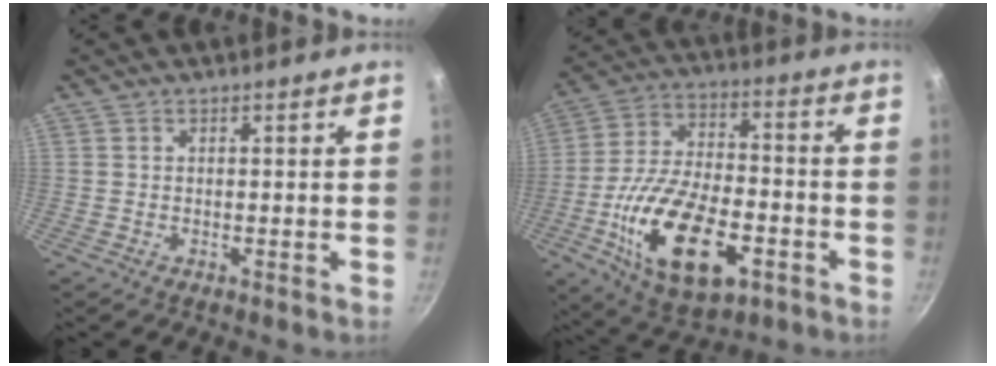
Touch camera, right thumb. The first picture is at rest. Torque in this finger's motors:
{"motor_torque": [0.46, 1.17, 1.59, -1.17, 0.31]}